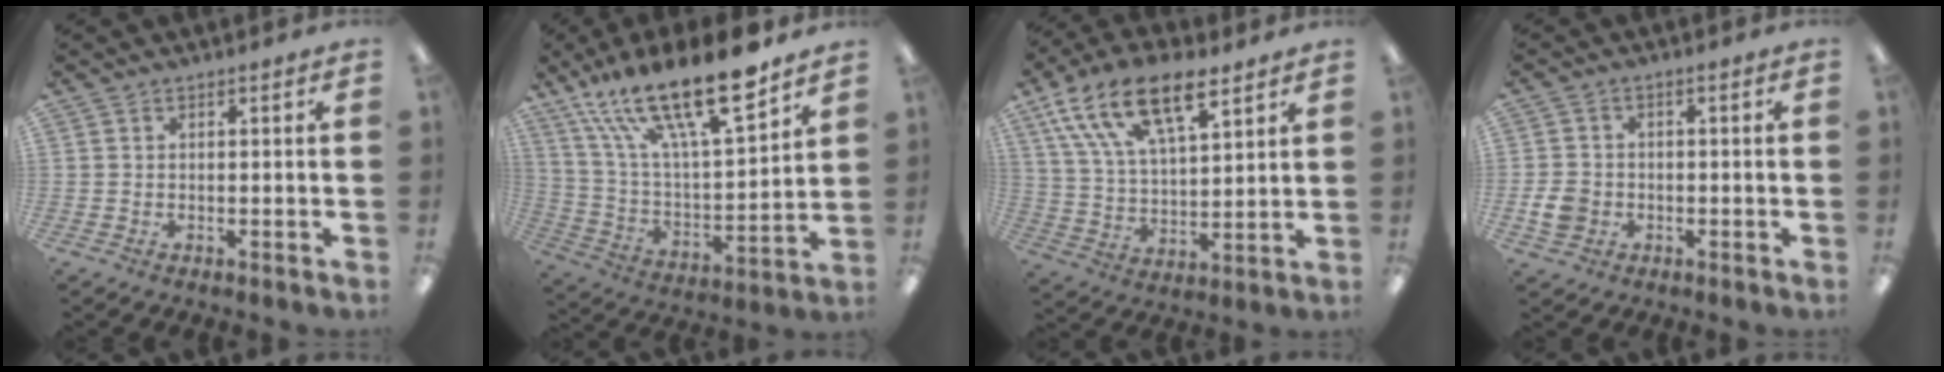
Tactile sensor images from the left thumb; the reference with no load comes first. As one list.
[{"total": 23.8, "force": [17.1, 6.4, 15.3], "torque": [-0.264, -0.108, 0.290]}, {"total": 17.7, "force": [11.1, 8.2, 11.0], "torque": [-0.201, -0.041, 0.198]}, {"total": 4.7, "force": [-1.3, 3.9, 2.3], "torque": [-0.042, 0.002, -0.027]}]